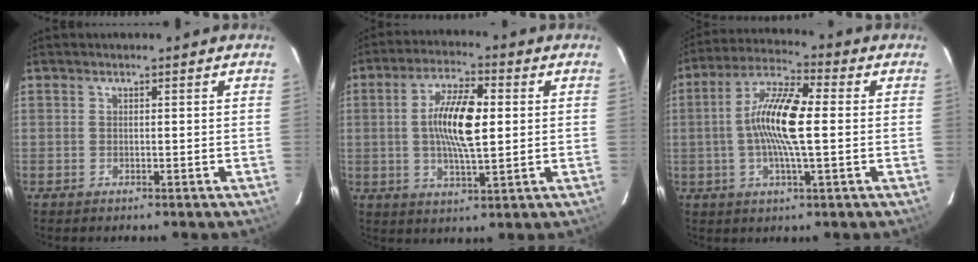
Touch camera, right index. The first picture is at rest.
{"total": 10.9, "force": [0.9, 3.5, 10.3], "torque": [-0.190, 0.007, 0.015]}
{"total": 12.1, "force": [-0.1, 2.4, 11.9], "torque": [-0.231, 0.013, -0.010]}